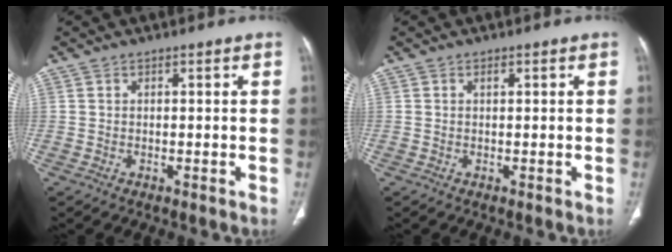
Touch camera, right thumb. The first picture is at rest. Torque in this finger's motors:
{"motor_torque": [-0.60, 0.93, 0.01, 0.26, -0.03]}